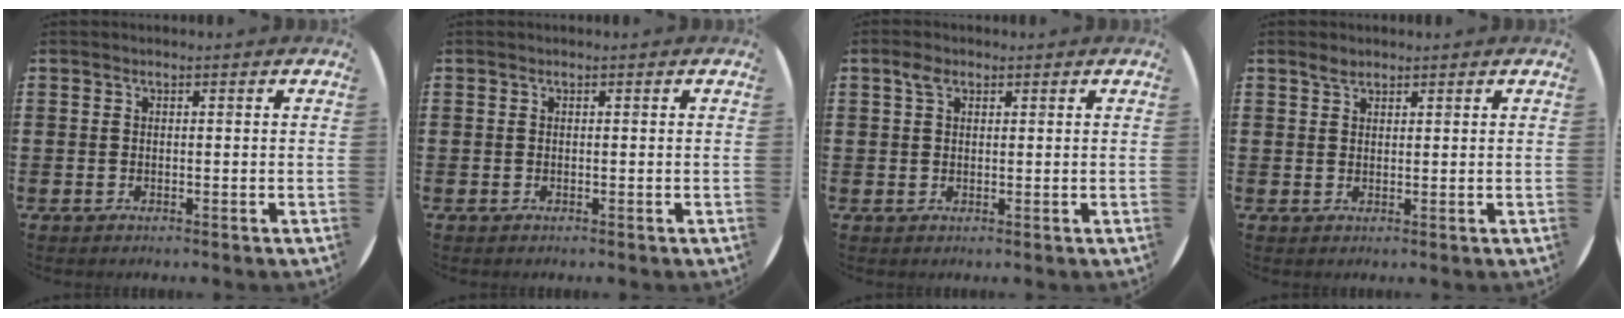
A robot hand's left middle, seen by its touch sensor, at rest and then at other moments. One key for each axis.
{"total": 0.0}
{"total": 2.0, "fx": 1.2, "fy": 1.2, "fz": 1.1, "tx": -0.016, "ty": 0.002, "tz": 0.020}
{"total": 1.6, "fx": 1.4, "fy": 0.7, "fz": 0.6, "tx": -0.005, "ty": 0.000, "tz": 0.024}